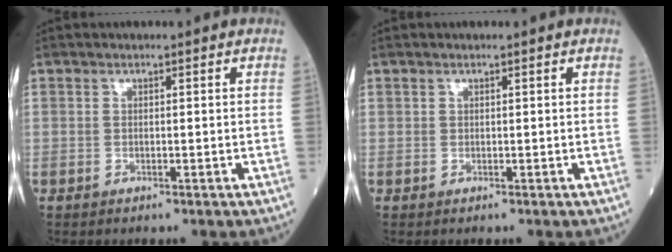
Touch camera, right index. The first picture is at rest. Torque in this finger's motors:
{"motor_torque": [-0.01, 0.06, -0.02, -0.01]}